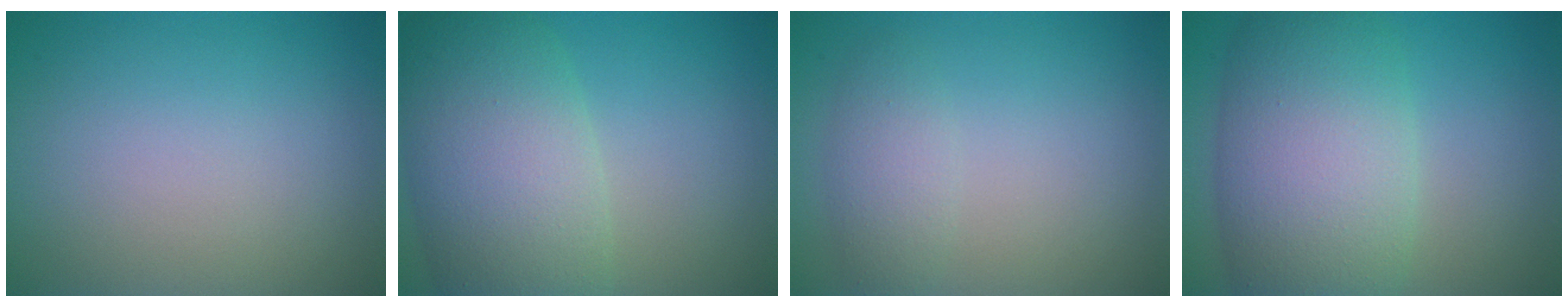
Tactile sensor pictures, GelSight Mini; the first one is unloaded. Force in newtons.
{"total": 9.7, "press": 9.7, "slide": 0.4}
{"total": 2.1, "press": 2.1, "slide": 0.1}
{"total": 10.2, "press": 10.2, "slide": 0.0}